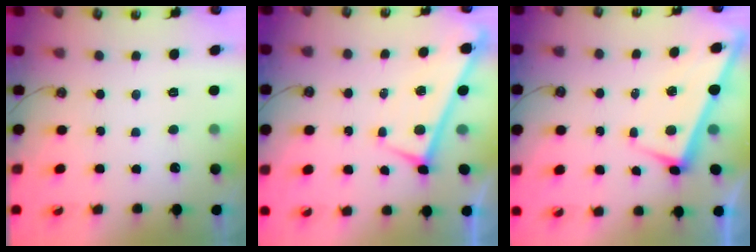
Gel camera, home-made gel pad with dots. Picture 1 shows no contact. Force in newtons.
{"total": 0.0}
{"total": 3.1, "press": 3.1, "slide": 0.0}